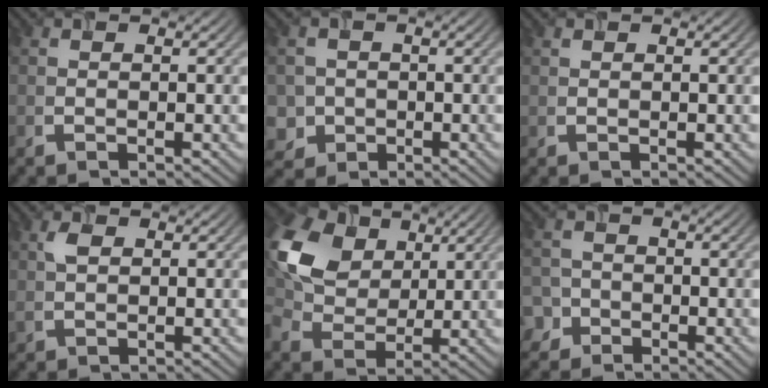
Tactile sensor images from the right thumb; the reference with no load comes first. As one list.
[{"total": 3.3, "force": [-0.8, 3.2, 0.3], "torque": [-0.005, -0.009, -0.025]}, {"total": 0.0}, {"total": 2.1, "force": [0.8, 1.3, 1.5], "torque": [-0.036, 0.002, 0.015]}, {"total": 11.3, "force": [3.9, 8.3, 6.7], "torque": [-0.173, 0.020, 0.064]}, {"total": 3.7, "force": [-2.0, 3.0, 0.7], "torque": [-0.010, 0.001, -0.052]}]